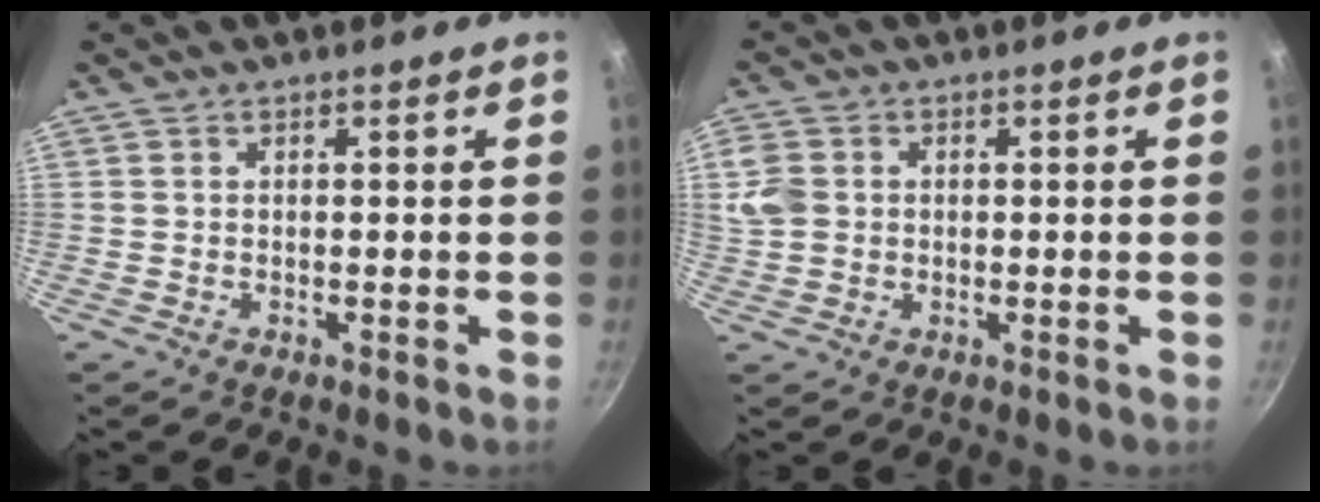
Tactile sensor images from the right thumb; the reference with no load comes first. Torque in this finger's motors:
{"motor_torque": [-0.26, -0.26, 0.07, 0.18, 0.21]}